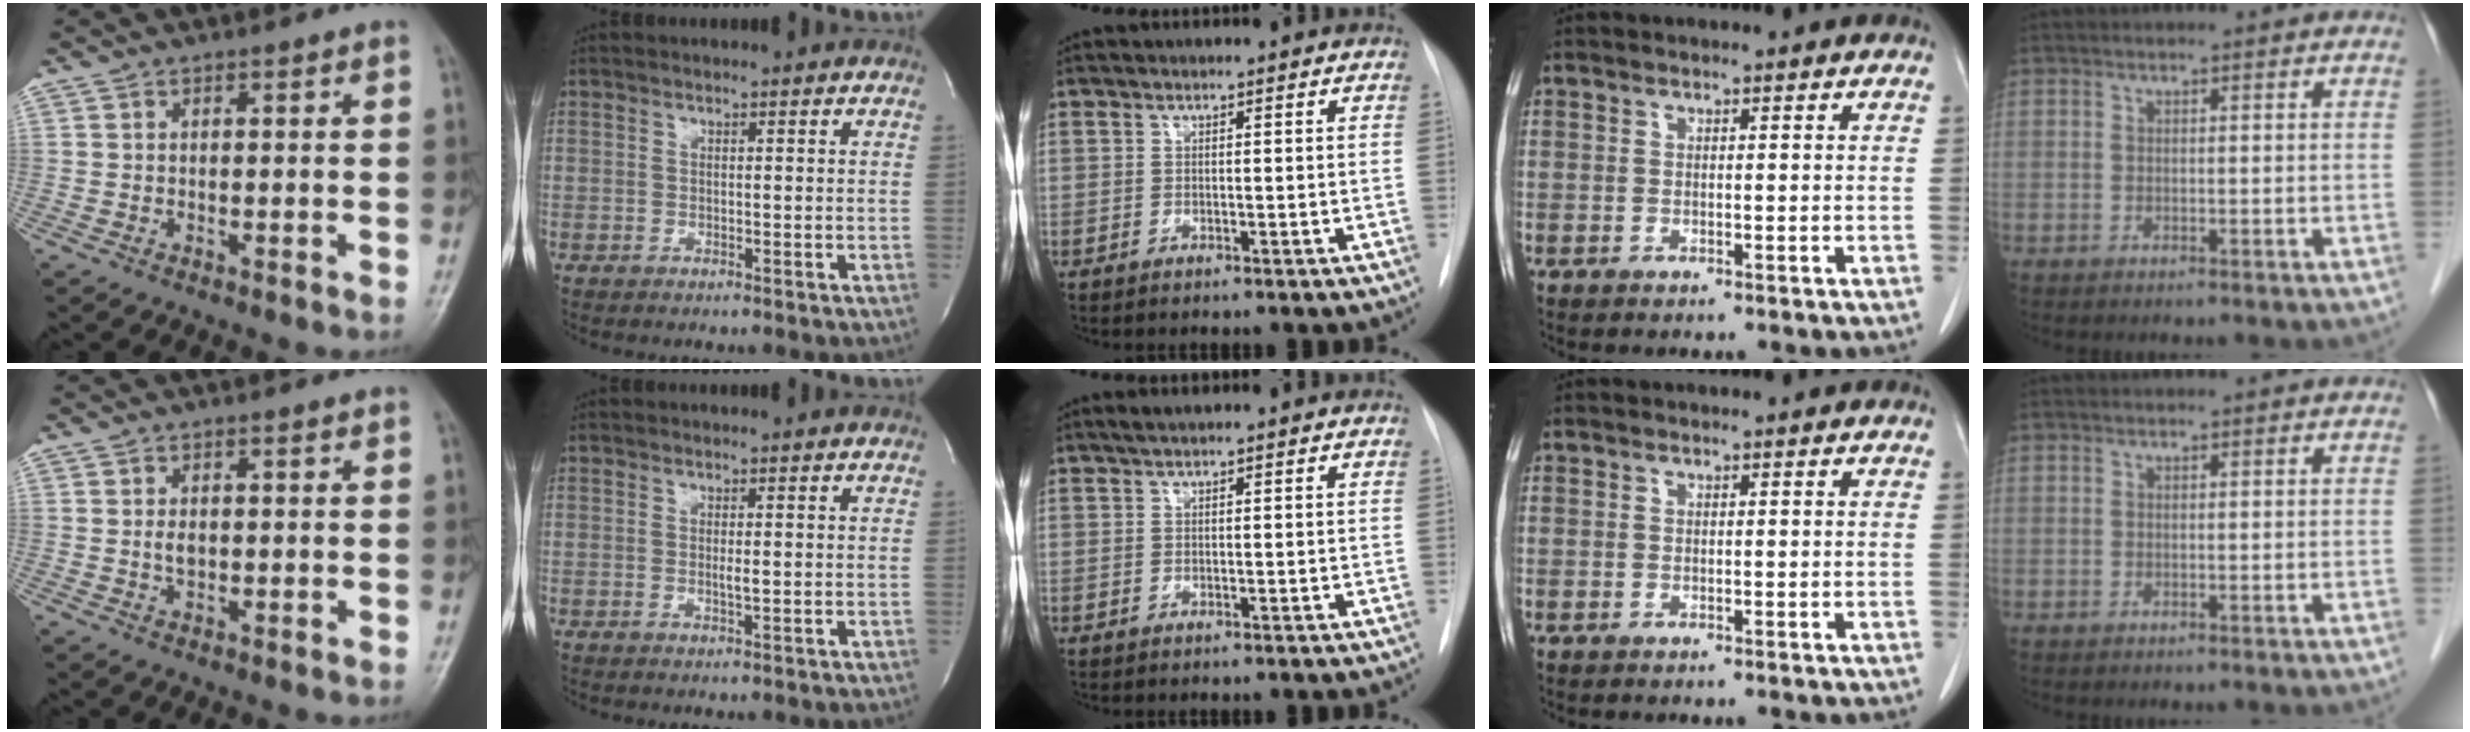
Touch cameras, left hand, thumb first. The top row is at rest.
{"thumb": {"total": 1.9, "force": [0.2, 1.1, 1.5], "torque": [-0.024, -0.002, 0.006]}, "index": {"total": 1.0, "force": [0.0, 0.0, 1.0], "torque": [-0.024, -0.003, 0.001]}, "middle": {"total": 1.3, "force": [1.0, 0.0, 0.9], "torque": [-0.020, 0.008, 0.019]}}